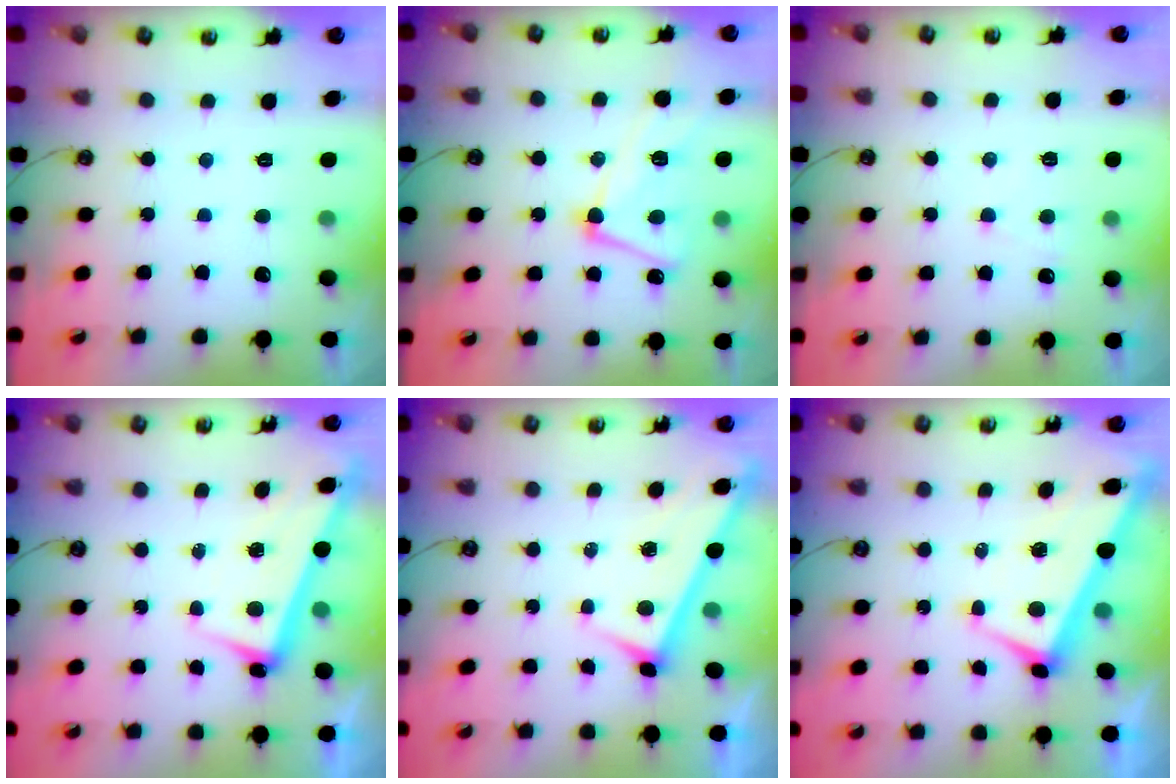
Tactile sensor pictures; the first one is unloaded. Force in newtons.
{"total": 8.1, "press": 8.0, "slide": 1.3}
{"total": 5.0, "press": 5.0, "slide": 0.3}
{"total": 2.6, "press": 2.5, "slide": 0.7}
{"total": 3.1, "press": 3.1, "slide": 0.2}
{"total": 2.7, "press": 2.5, "slide": 0.9}